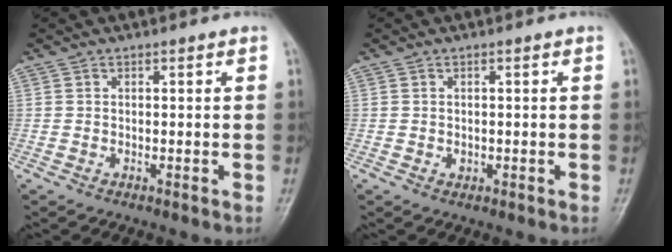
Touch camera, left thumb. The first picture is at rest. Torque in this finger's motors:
{"motor_torque": [-0.18, -0.17, 0.14, 0.11, 0.00]}